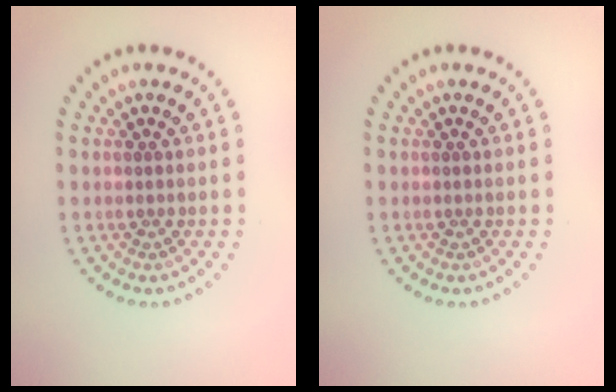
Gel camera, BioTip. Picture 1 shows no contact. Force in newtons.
{"total": 0.0}